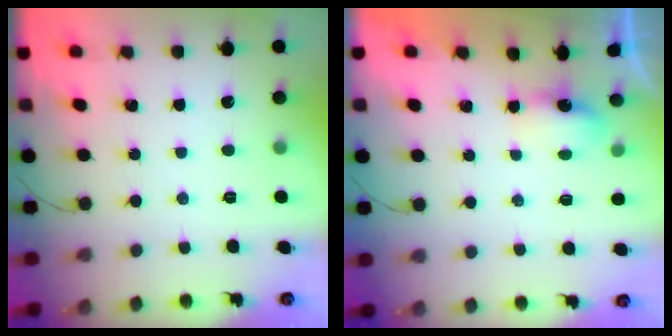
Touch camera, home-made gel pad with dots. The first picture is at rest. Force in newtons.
{"total": 4.1, "press": 3.9, "slide": 0.9}